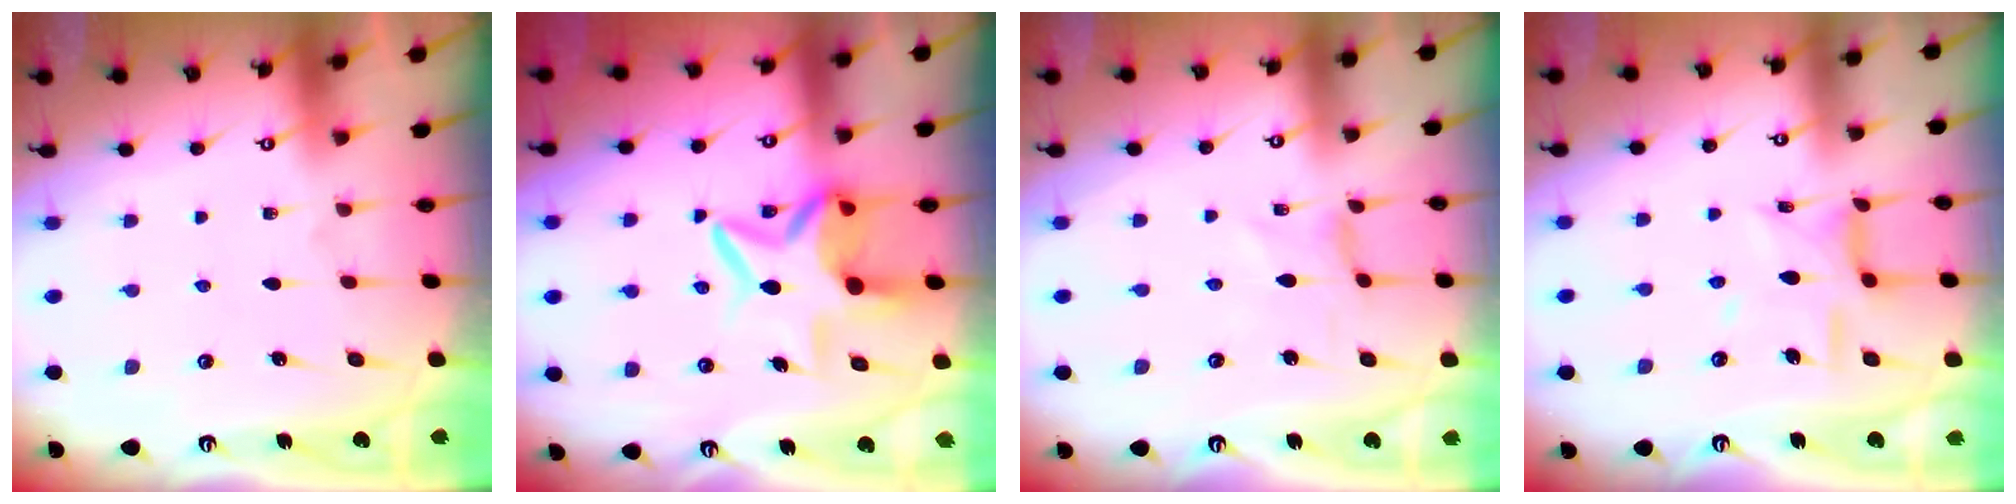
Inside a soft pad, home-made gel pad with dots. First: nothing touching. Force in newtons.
{"total": 10.8, "press": 10.8, "slide": 1.3}
{"total": 0.0}
{"total": 10.6, "press": 10.6, "slide": 0.7}